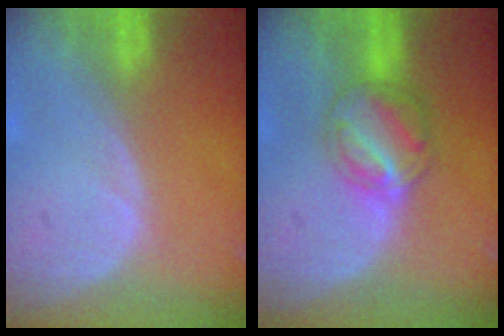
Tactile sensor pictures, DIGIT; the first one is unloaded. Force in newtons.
{"total": 5.8, "press": 5.8, "slide": 0.6}